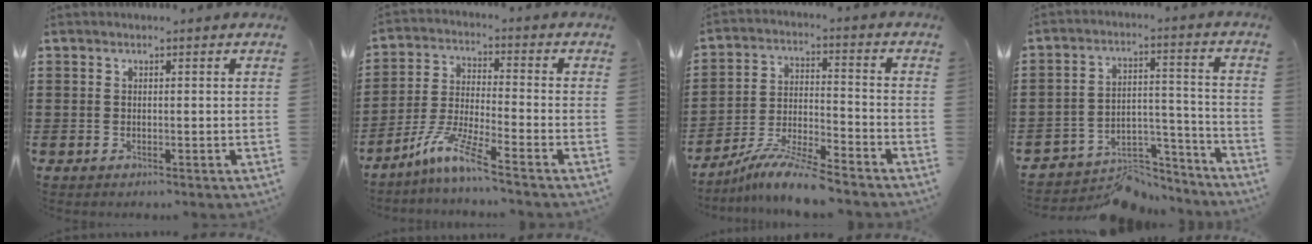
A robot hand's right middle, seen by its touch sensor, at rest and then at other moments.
{"total": 7.9, "force": [-6.0, 0.2, 5.0], "torque": [-0.113, -0.015, -0.121]}
{"total": 8.6, "force": [-7.8, 0.3, 3.5], "torque": [-0.064, 0.007, -0.152]}
{"total": 5.9, "force": [-5.4, 2.2, 1.0], "torque": [-0.015, 0.019, -0.108]}